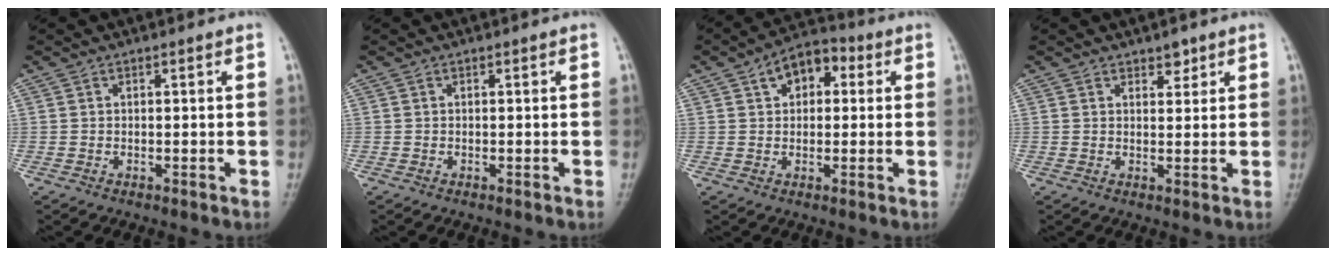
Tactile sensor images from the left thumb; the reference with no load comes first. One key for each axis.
{"total": 0.0}
{"total": 7.9, "fx": 2.5, "fy": 5.2, "fz": 5.4, "tx": -0.052, "ty": 0.017, "tz": 0.028}
{"total": 2.3, "fx": 1.6, "fy": 1.3, "fz": 1.0, "tx": 0.003, "ty": -0.009, "tz": 0.023}